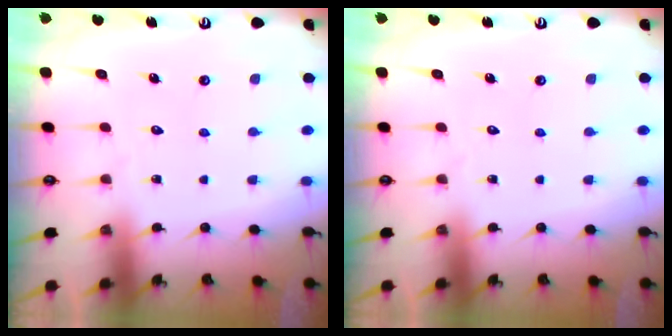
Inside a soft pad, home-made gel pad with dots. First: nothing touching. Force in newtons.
{"total": 0.0}